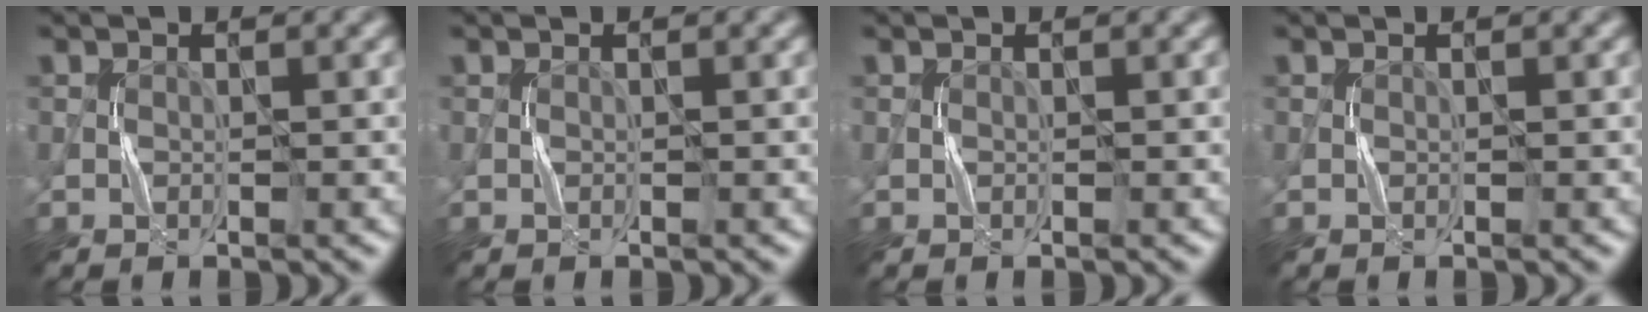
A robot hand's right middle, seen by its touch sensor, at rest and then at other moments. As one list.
[{"total": 0.0}, {"total": 0.0}, {"total": 0.0}]